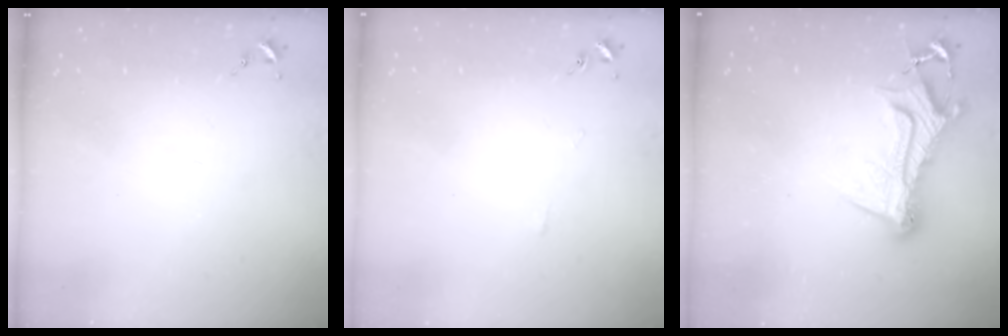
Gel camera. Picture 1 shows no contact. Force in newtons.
{"total": 1.7, "press": 1.7, "slide": 0.3}
{"total": 14.1, "press": 14.1, "slide": 1.5}